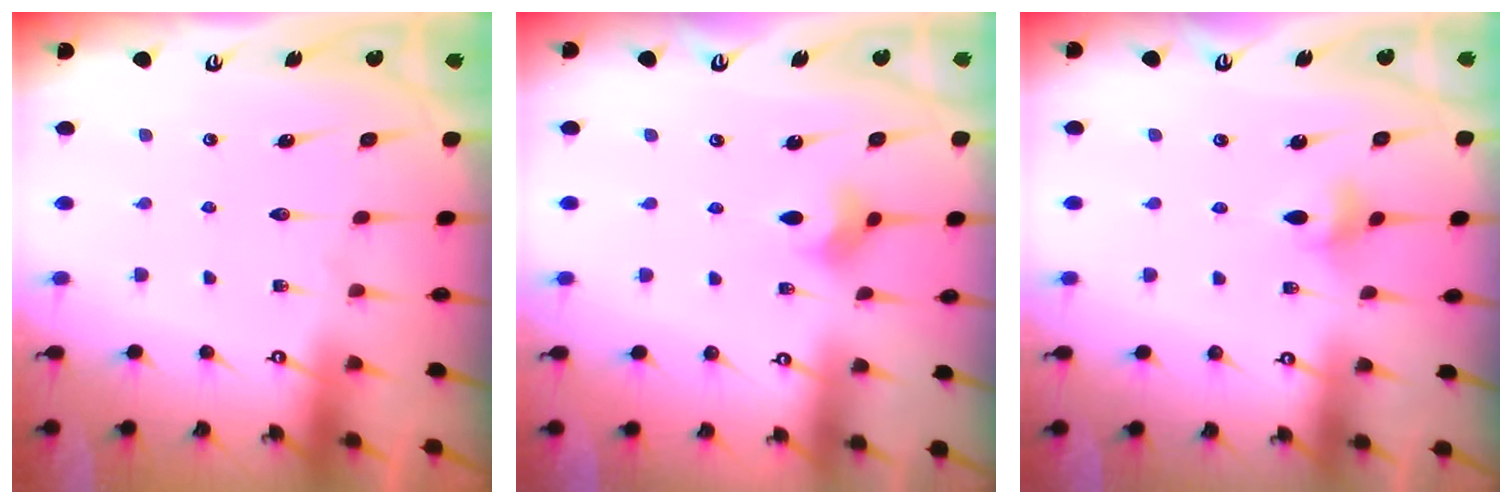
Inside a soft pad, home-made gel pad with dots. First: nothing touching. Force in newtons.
{"total": 2.8, "press": 2.7, "slide": 0.4}
{"total": 2.8, "press": 2.8, "slide": 0.4}